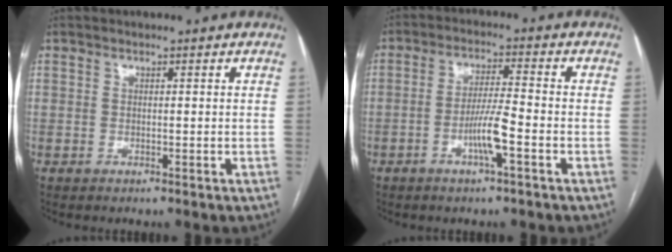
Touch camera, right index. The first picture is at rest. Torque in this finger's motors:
{"motor_torque": [0.99, -0.22, 0.55, 0.12]}